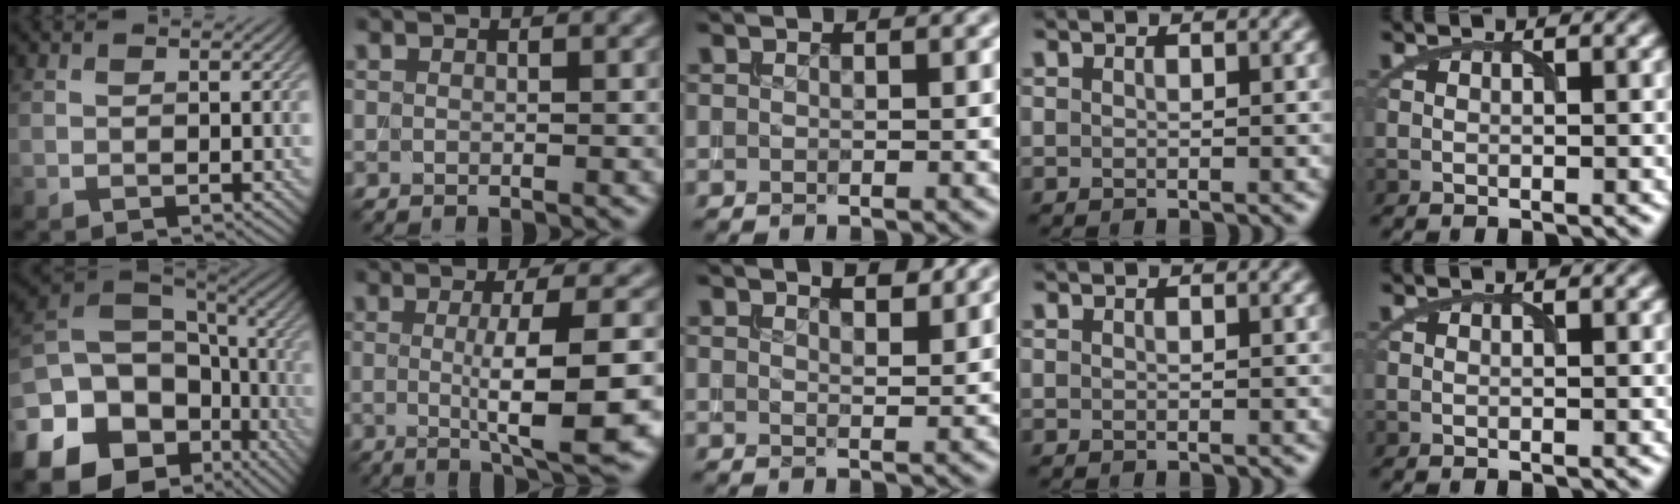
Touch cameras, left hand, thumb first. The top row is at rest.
{"thumb": {"total": 20.1, "force": [-6.9, 15.3, 11.2], "torque": [-0.266, -0.024, -0.085]}, "index": {"total": 9.0, "force": [-0.9, 1.9, 8.7], "torque": [-0.116, -0.012, -0.009]}, "middle": {"total": 1.9, "force": [1.6, 0.3, 1.0], "torque": [-0.014, 0.000, 0.026]}}